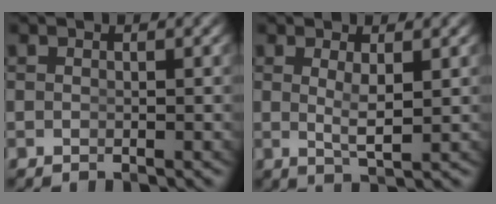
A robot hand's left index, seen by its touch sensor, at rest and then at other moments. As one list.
[{"total": 2.3, "force": [0.5, -0.3, 2.2], "torque": [-0.041, -0.020, 0.022]}]